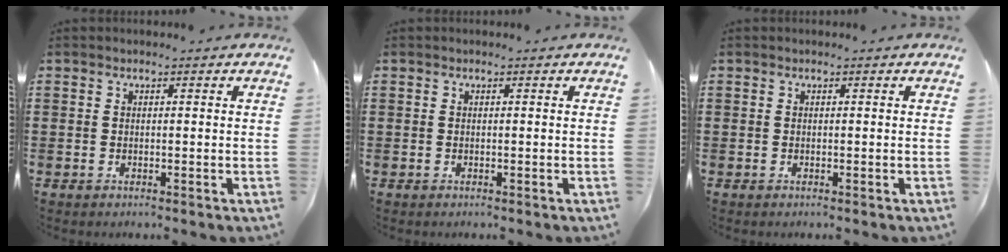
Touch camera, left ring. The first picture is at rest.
{"total": 0.0}
{"total": 0.0}